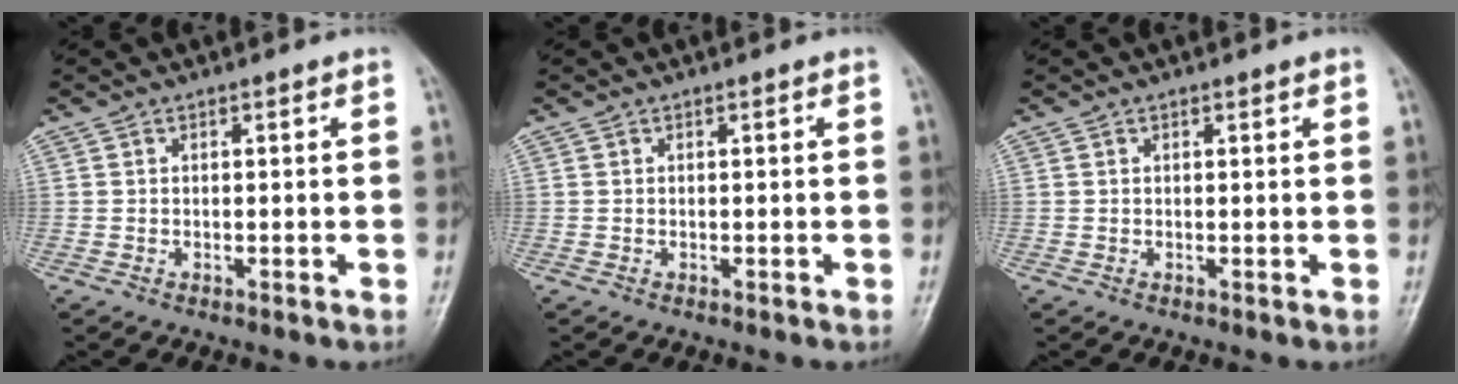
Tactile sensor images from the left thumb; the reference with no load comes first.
{"total": 0.0}
{"total": 0.7, "force": [0.5, 0.3, 0.3], "torque": [-0.005, -0.002, 0.006]}